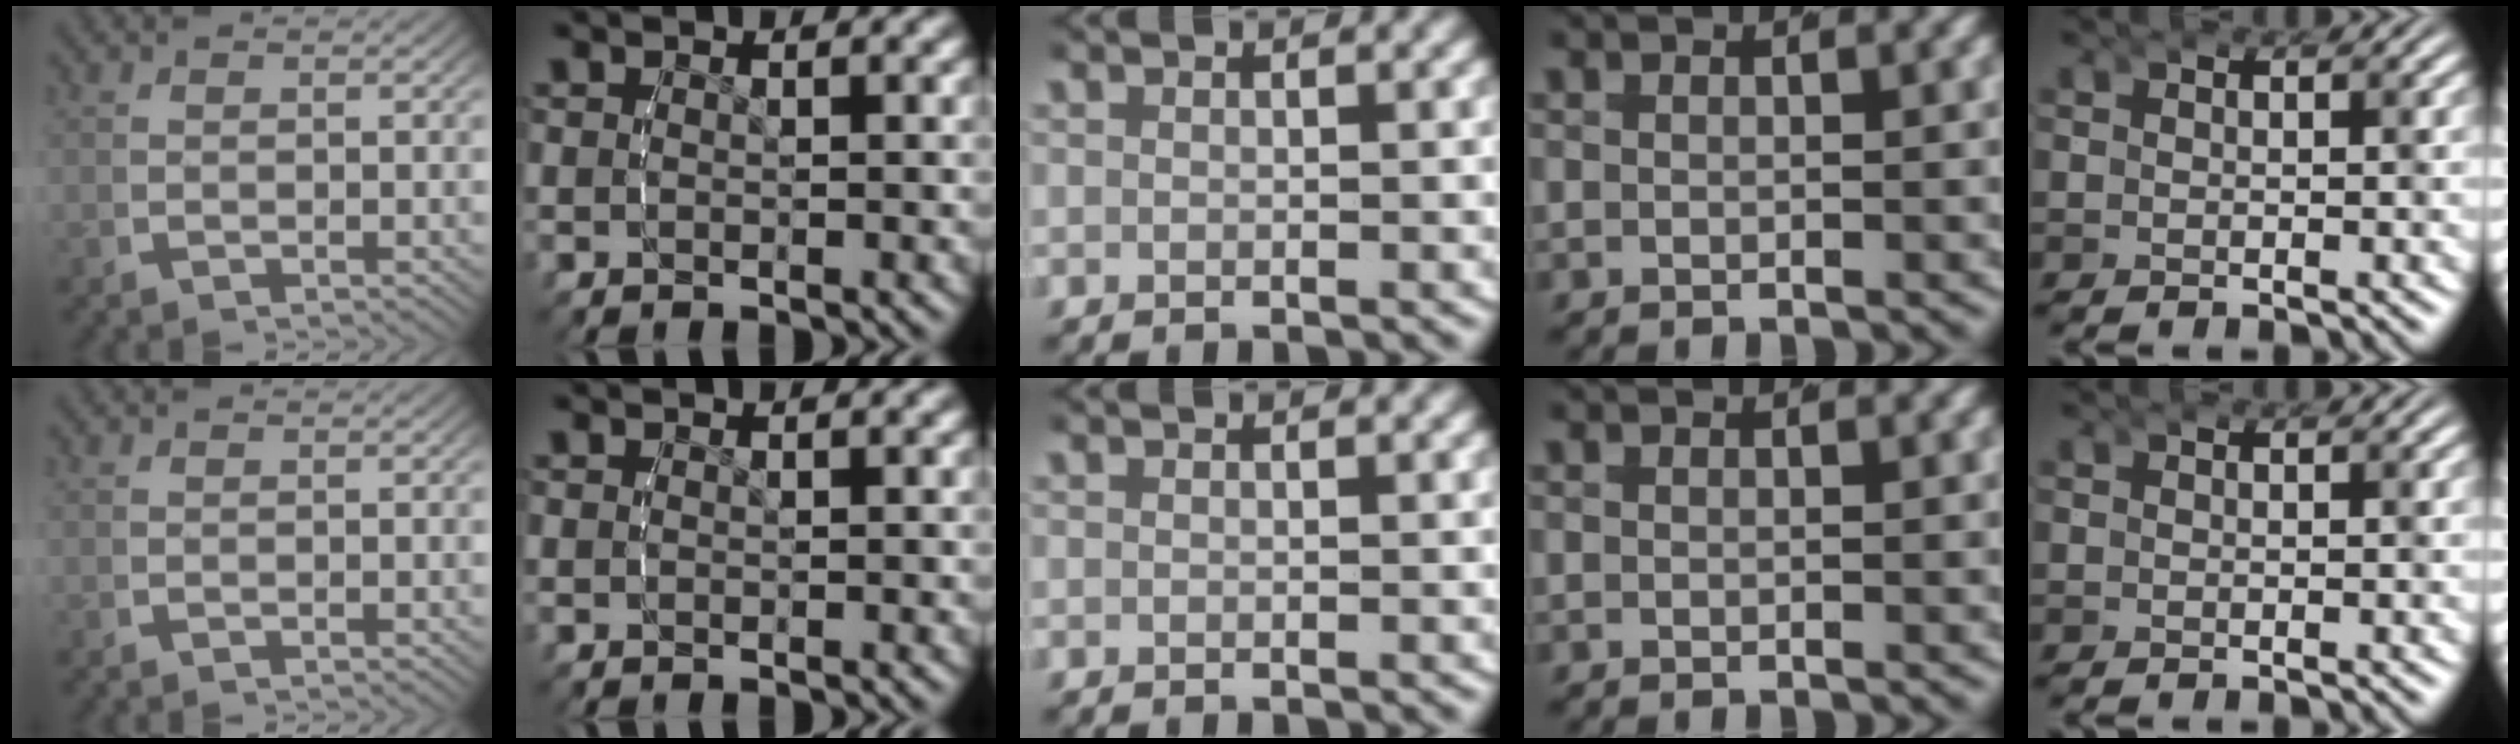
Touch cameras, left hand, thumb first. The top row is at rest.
{}